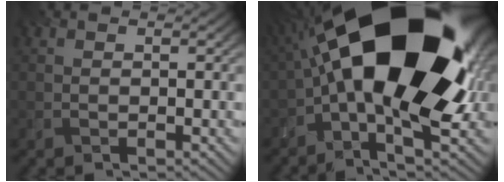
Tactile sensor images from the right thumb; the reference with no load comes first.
{"total": 21.5, "force": [2.1, 10.0, 18.8], "torque": [-0.328, -0.008, 0.032]}